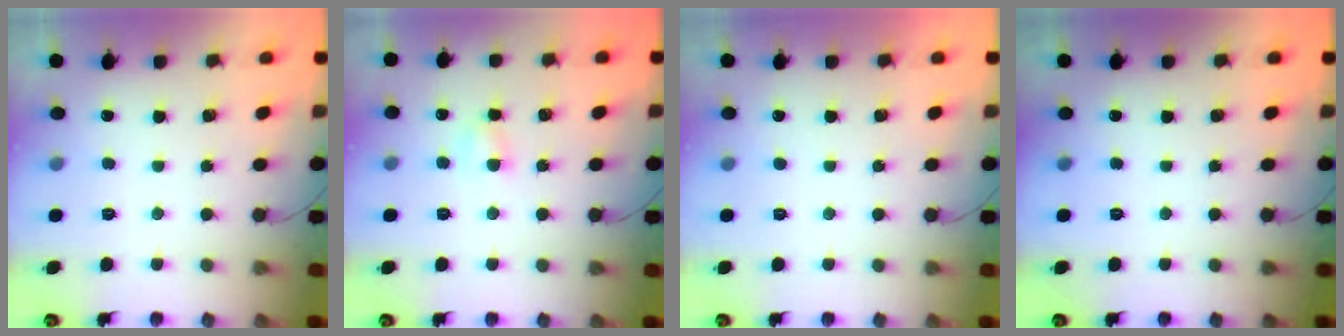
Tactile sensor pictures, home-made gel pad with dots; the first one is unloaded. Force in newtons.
{"total": 3.9, "press": 3.8, "slide": 0.9}
{"total": 1.0, "press": 1.0, "slide": 0.2}
{"total": 0.0}